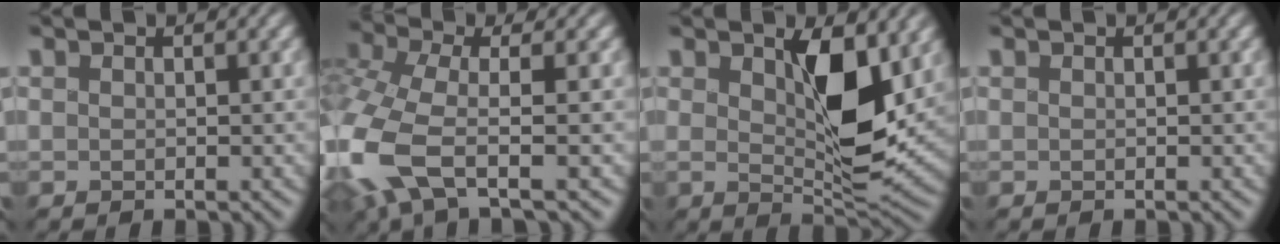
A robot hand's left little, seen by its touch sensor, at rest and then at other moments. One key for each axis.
{"total": 8.1, "fx": -3.7, "fy": 3.0, "fz": 6.5, "tx": -0.174, "ty": -0.014, "tz": -0.080}
{"total": 7.1, "fx": 1.7, "fy": 2.8, "fz": 6.3, "tx": -0.110, "ty": -0.016, "tz": 0.033}
{"total": 0.0}